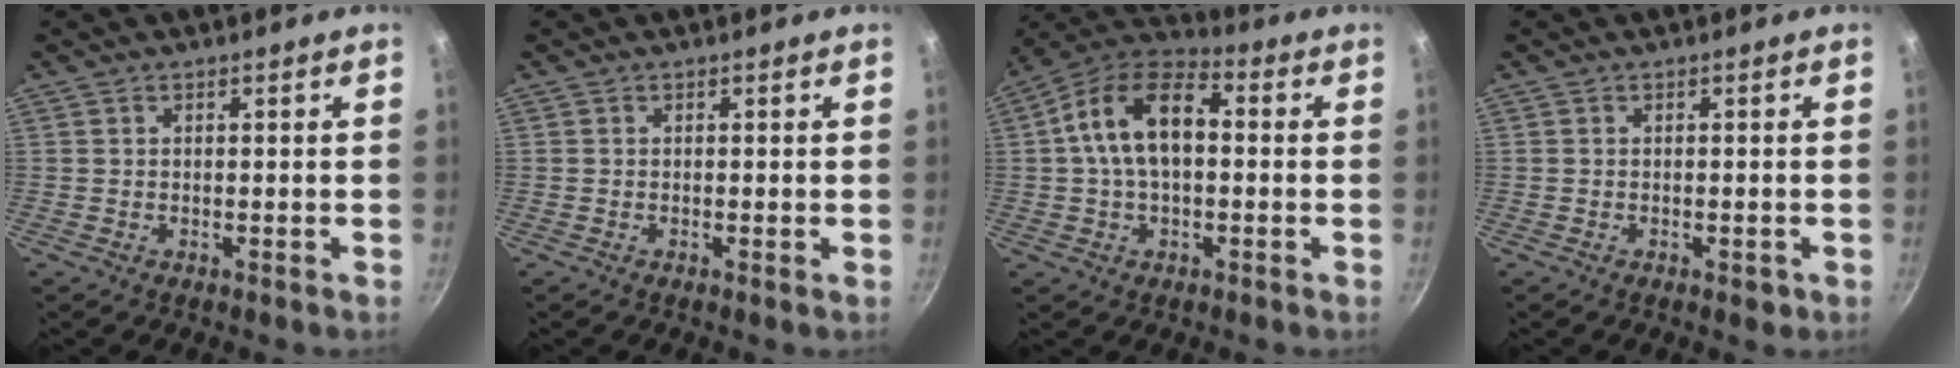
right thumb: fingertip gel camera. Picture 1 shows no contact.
{"total": 0.0}
{"total": 14.2, "force": [1.2, 8.3, 11.4], "torque": [-0.183, 0.037, 0.003]}
{"total": 1.6, "force": [-0.7, 0.8, 1.2], "torque": [-0.018, 0.000, -0.008]}